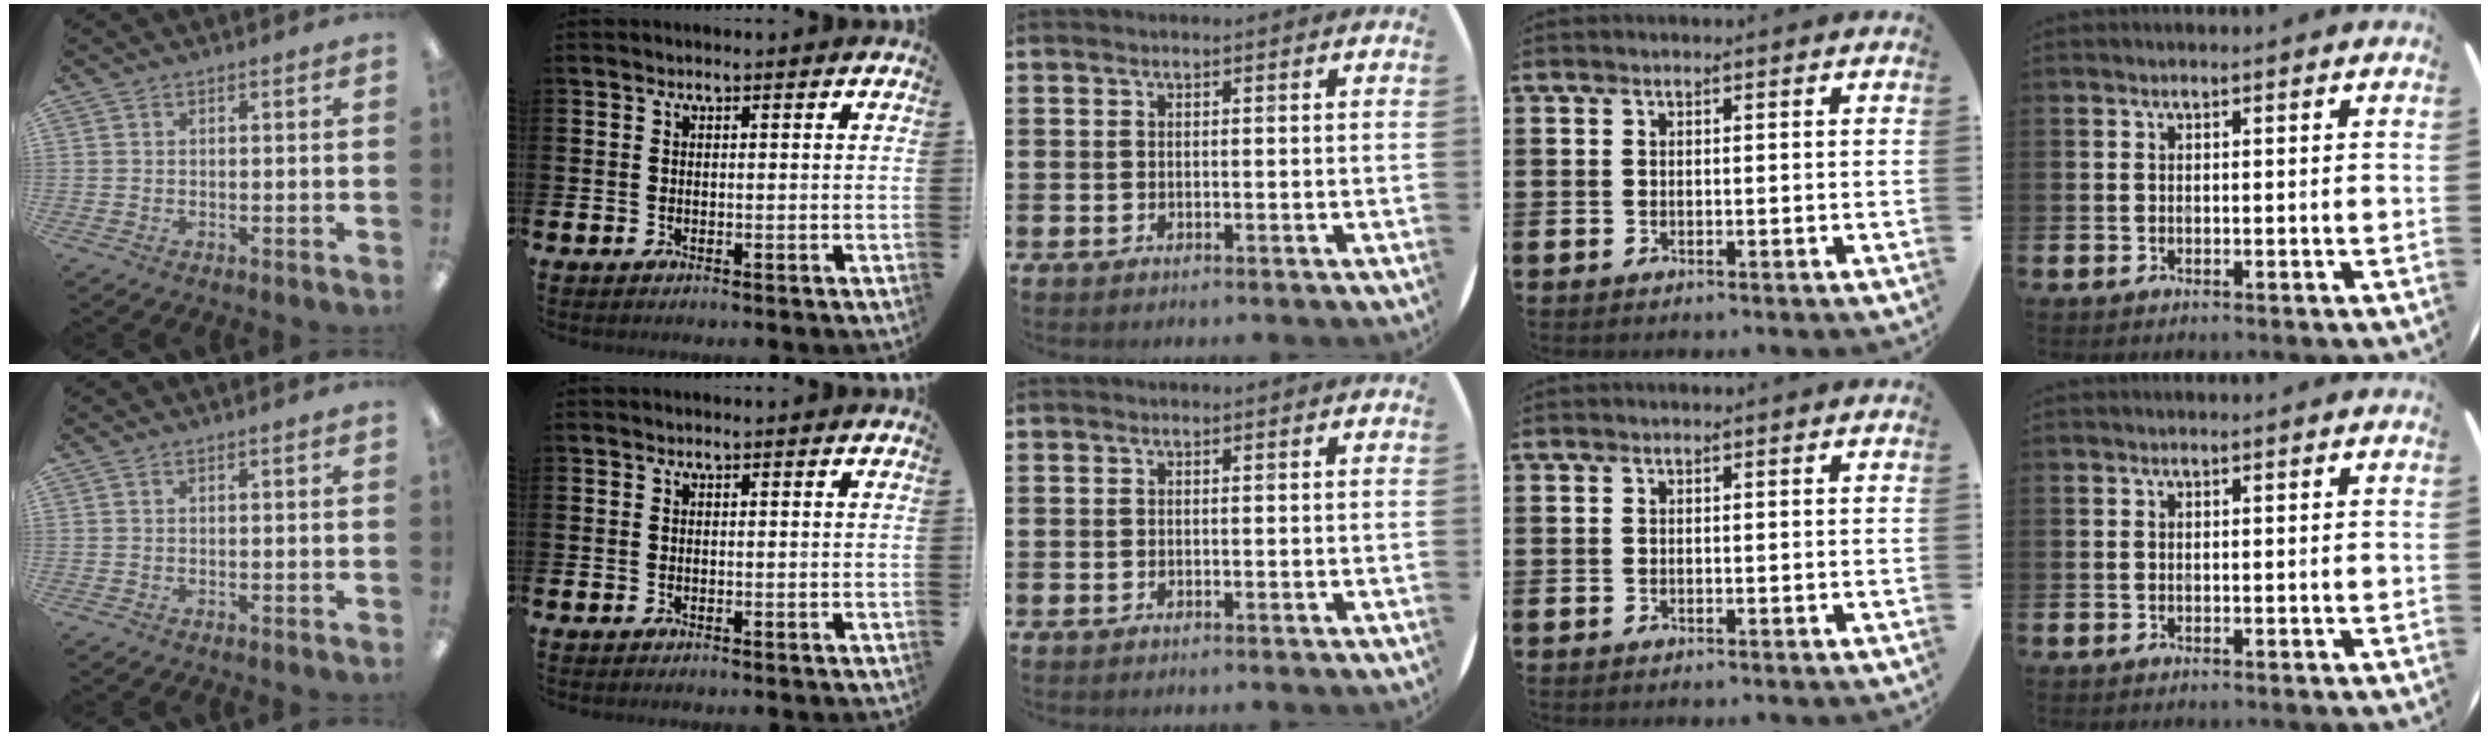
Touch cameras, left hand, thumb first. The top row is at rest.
{}